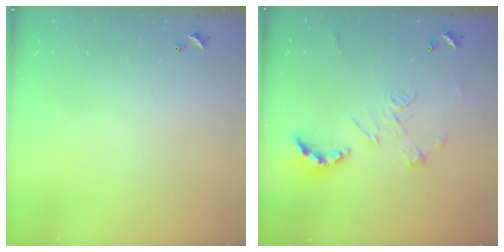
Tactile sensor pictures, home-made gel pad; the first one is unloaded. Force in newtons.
{"total": 2.5, "press": 2.0, "slide": 1.5}